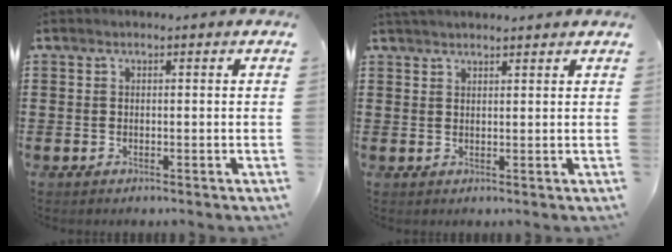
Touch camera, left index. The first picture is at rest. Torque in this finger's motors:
{"motor_torque": [0.15, -0.13, 0.57, 0.11]}